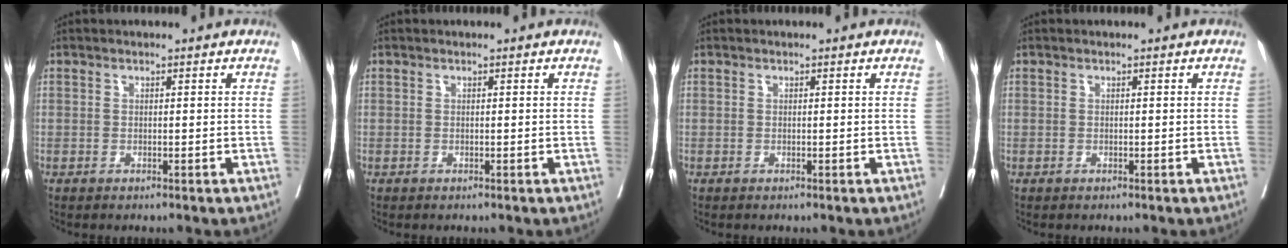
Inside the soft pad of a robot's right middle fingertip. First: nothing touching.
{"total": 0.0}
{"total": 0.0}
{"total": 0.0}